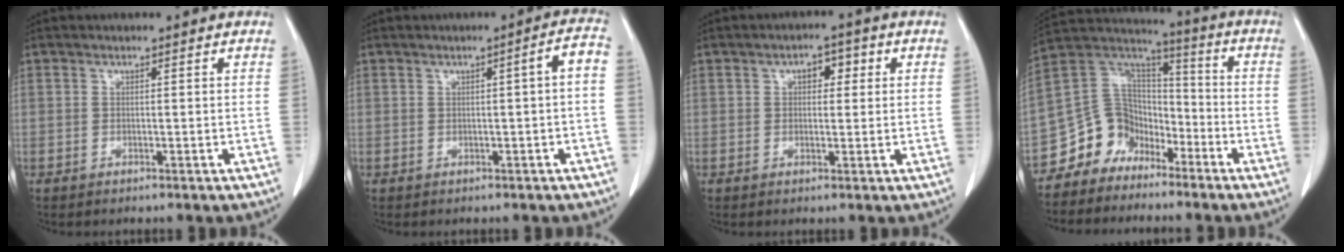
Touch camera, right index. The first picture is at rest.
{"total": 4.1, "force": [-0.1, 0.5, 4.0], "torque": [-0.058, 0.018, 0.002]}
{"total": 4.1, "force": [1.2, 2.3, 3.2], "torque": [-0.053, 0.020, 0.019]}
{"total": 10.8, "force": [-7.0, 7.9, 2.2], "torque": [-0.048, 0.068, -0.132]}